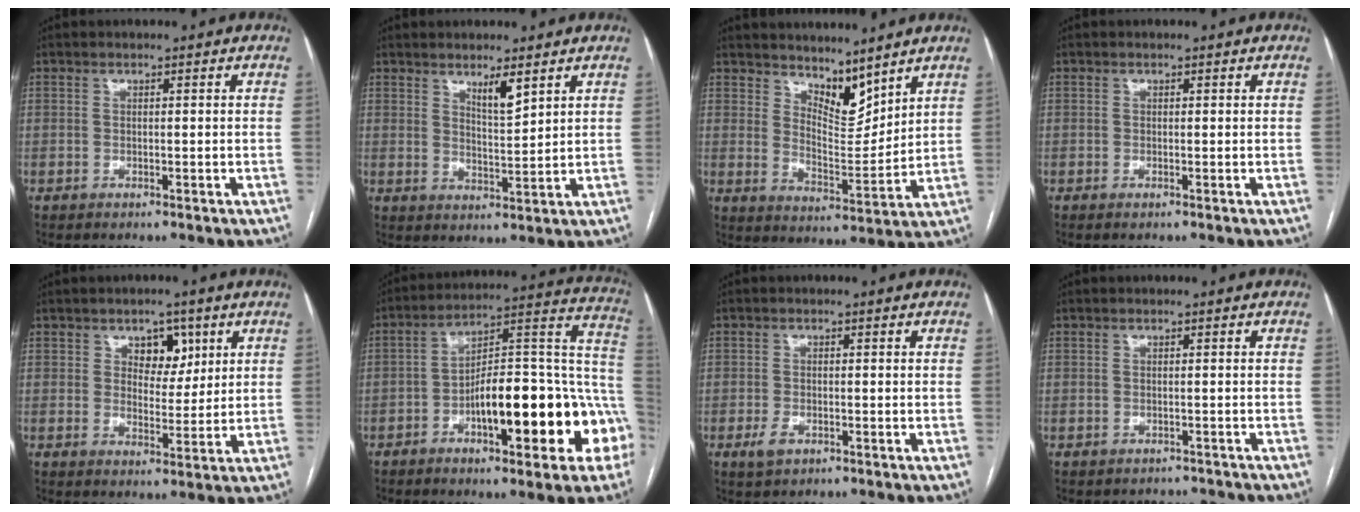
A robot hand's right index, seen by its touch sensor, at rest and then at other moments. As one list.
[{"total": 4.0, "force": [2.7, 0.5, 2.8], "torque": [-0.051, -0.011, 0.051]}, {"total": 7.7, "force": [6.5, 2.6, 3.2], "torque": [-0.054, -0.009, 0.125]}, {"total": 0.0}, {"total": 5.4, "force": [2.6, 3.5, 3.2], "torque": [-0.037, 0.007, 0.042]}, {"total": 21.4, "force": [-6.7, 5.9, 19.5], "torque": [-0.212, 0.041, -0.085]}, {"total": 2.4, "force": [-1.2, 1.3, 1.7], "torque": [-0.036, 0.000, -0.016]}, {"total": 2.4, "force": [-2.1, 1.0, -0.6], "torque": [0.005, 0.004, -0.029]}]